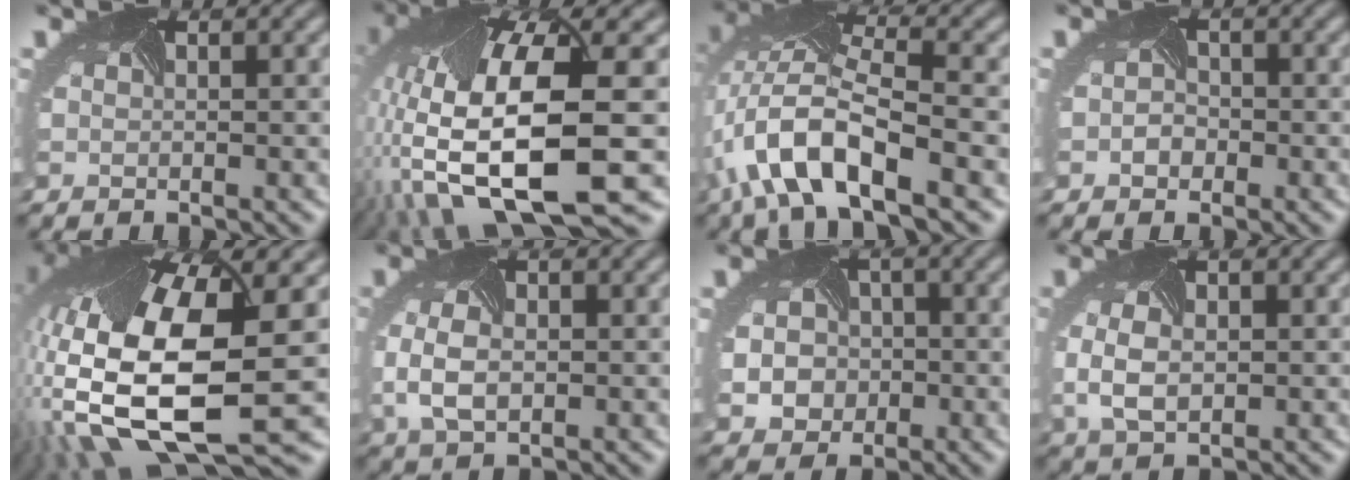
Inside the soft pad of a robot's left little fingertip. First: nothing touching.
{"total": 15.2, "force": [-1.7, 5.6, 14.0], "torque": [-0.301, -0.038, -0.002]}
{"total": 9.3, "force": [-4.6, 3.0, 7.5], "torque": [-0.163, 0.004, -0.083]}
{"total": 1.0, "force": [-0.8, 0.6, 0.0], "torque": [-0.012, -0.005, -0.010]}
{"total": 16.9, "force": [-2.1, 7.5, 15.0], "torque": [-0.339, -0.033, -0.027]}
{"total": 3.6, "force": [-0.8, 2.2, 2.7], "torque": [-0.079, -0.011, -0.006]}
{"total": 4.2, "force": [-1.0, 3.6, 1.9], "torque": [-0.032, -0.010, -0.008]}
{"total": 3.1, "force": [-0.6, 1.9, 2.4], "torque": [-0.071, -0.009, -0.003]}